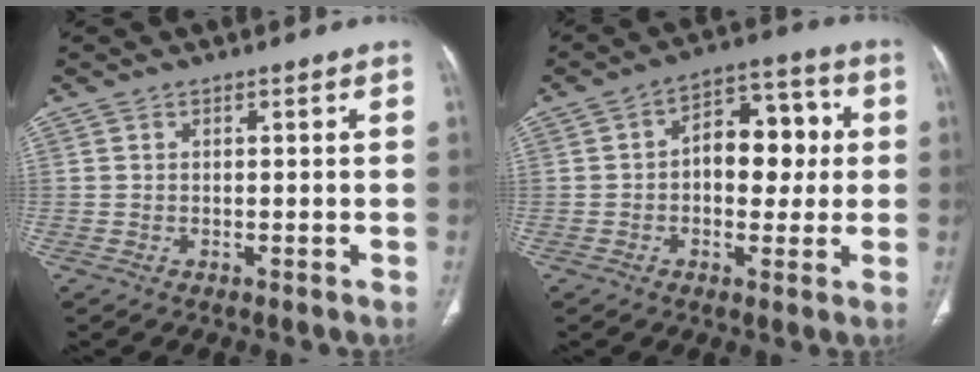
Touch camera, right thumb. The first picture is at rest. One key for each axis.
{"total": 11.8, "fx": 0.7, "fy": 7.5, "fz": 9.2, "tx": -0.092, "ty": 0.029, "tz": 0.005}